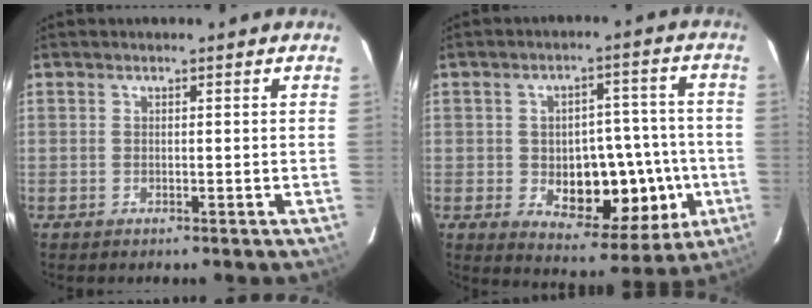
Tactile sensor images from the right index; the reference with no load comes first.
{"total": 13.9, "force": [-2.8, 7.4, 11.5], "torque": [-0.144, 0.019, -0.022]}